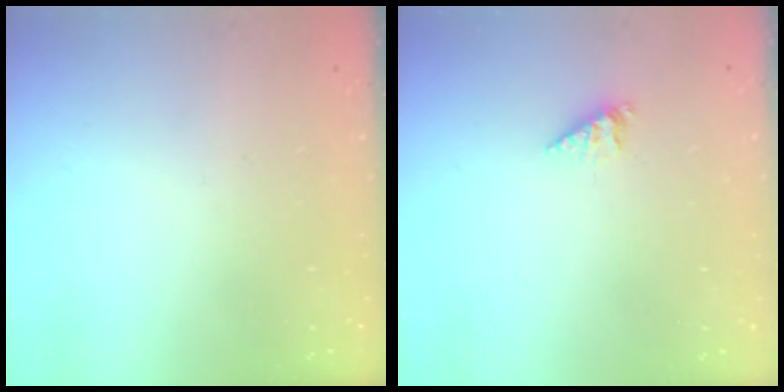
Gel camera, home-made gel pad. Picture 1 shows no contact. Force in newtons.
{"total": 2.1, "press": 2.1, "slide": 0.3}